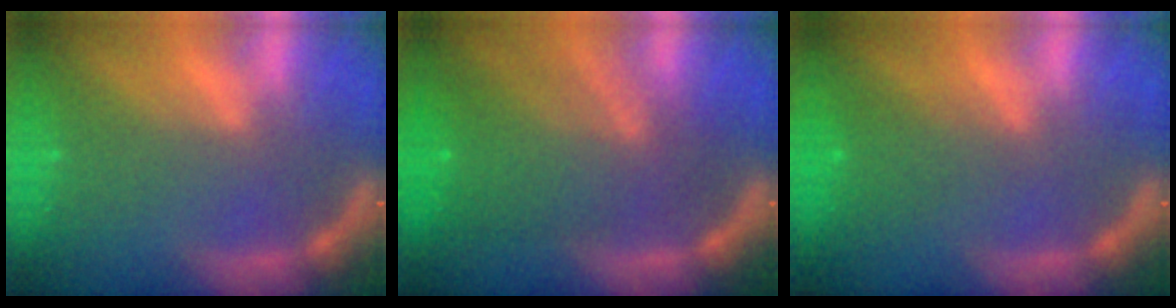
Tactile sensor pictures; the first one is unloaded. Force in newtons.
{"total": 7.5}
{"total": 1.9}